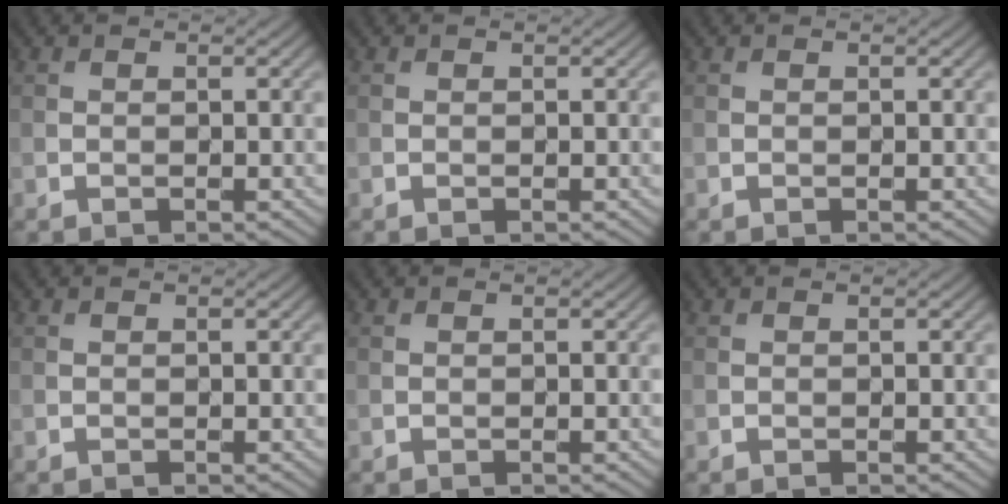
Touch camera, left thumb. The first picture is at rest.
{"total": 0.0}
{"total": 0.0}
{"total": 0.0}
{"total": 0.0}
{"total": 0.0}